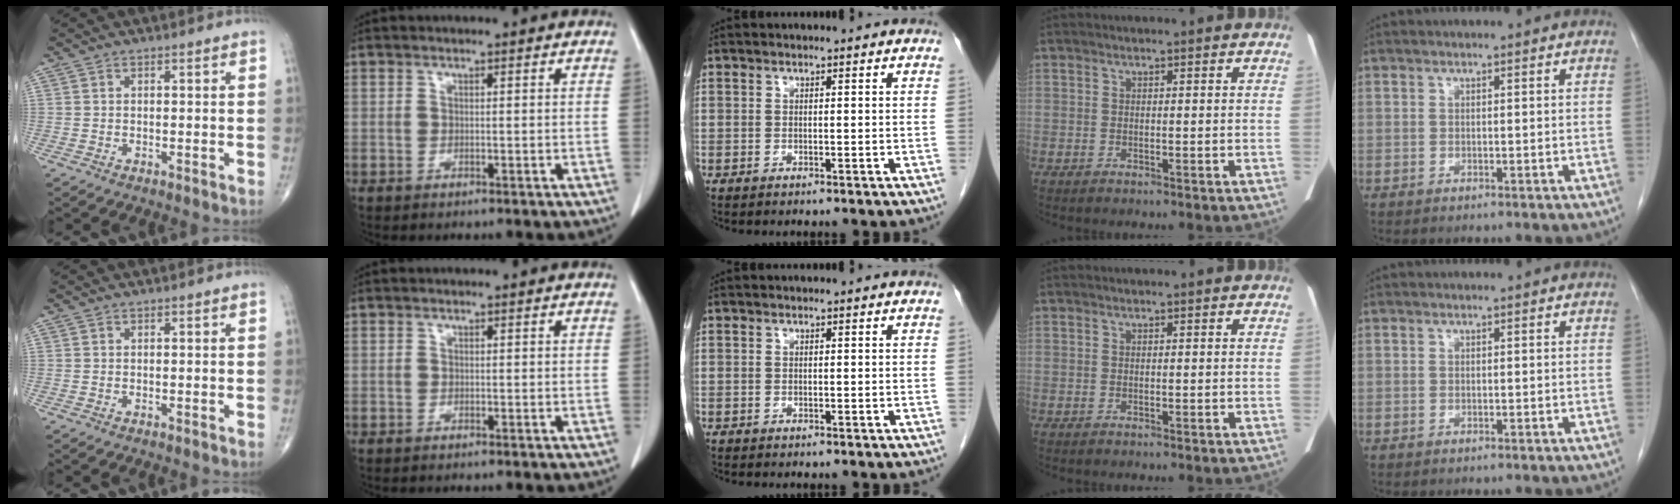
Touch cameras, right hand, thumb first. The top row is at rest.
{}